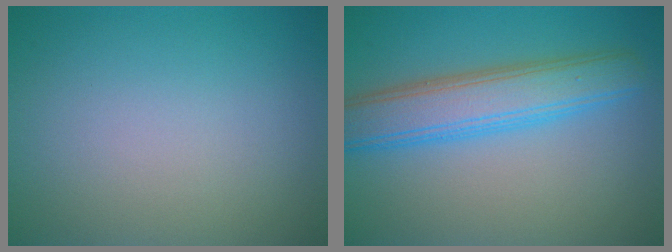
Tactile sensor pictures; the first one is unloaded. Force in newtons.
{"total": 5.9, "press": 5.9, "slide": 0.1}